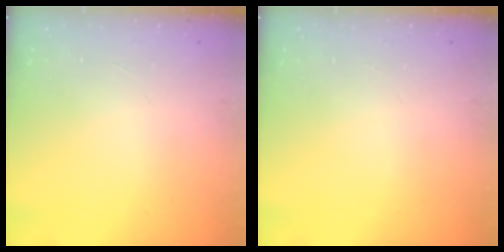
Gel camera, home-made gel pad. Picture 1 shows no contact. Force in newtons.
{"total": 0.0}